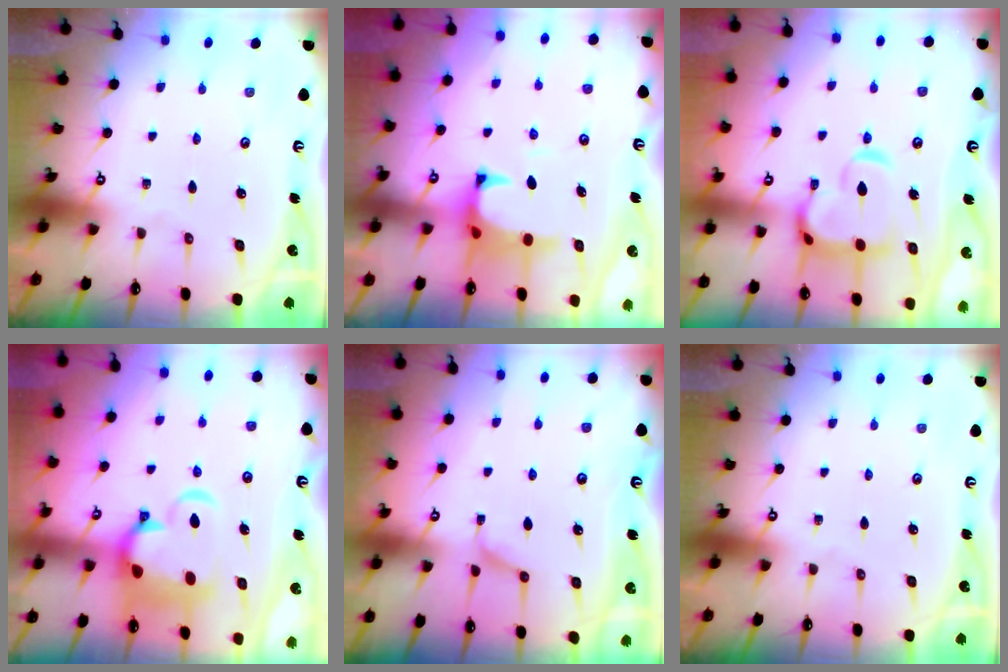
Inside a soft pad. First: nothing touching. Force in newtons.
{"total": 1.4, "press": 0.9, "slide": 1.0}
{"total": 7.9, "press": 7.7, "slide": 1.6}
{"total": 6.6, "press": 6.4, "slide": 1.8}
{"total": 1.5, "press": 1.1, "slide": 1.0}
{"total": 0.0}